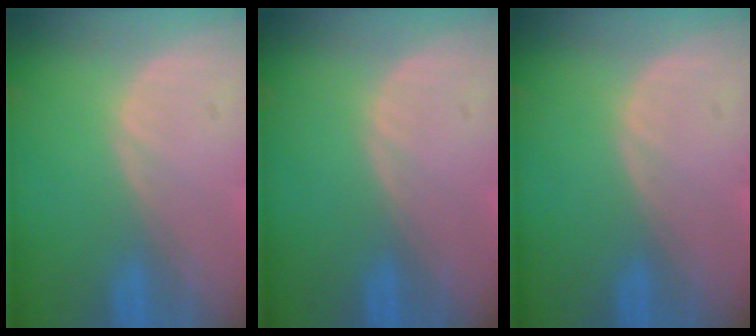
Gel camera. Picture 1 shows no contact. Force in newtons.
{"total": 0.0}
{"total": 0.0}